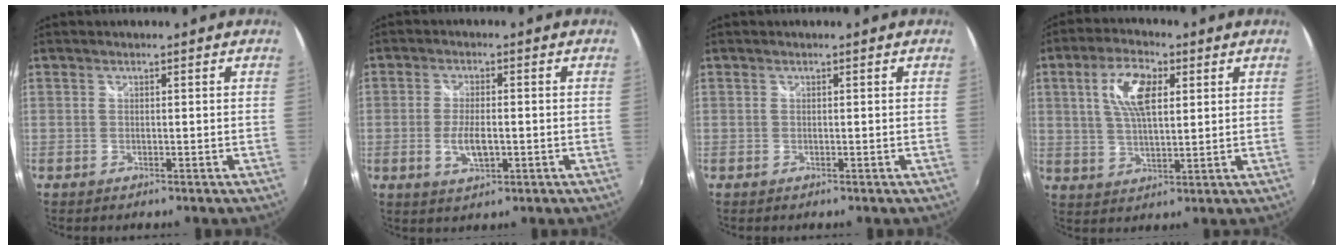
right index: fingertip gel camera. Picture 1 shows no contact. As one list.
[{"total": 5.2, "force": [-1.2, 2.1, 4.6], "torque": [-0.093, -0.007, -0.019]}, {"total": 0.0}, {"total": 9.2, "force": [2.9, 4.1, 7.7], "torque": [-0.148, 0.013, 0.055]}]